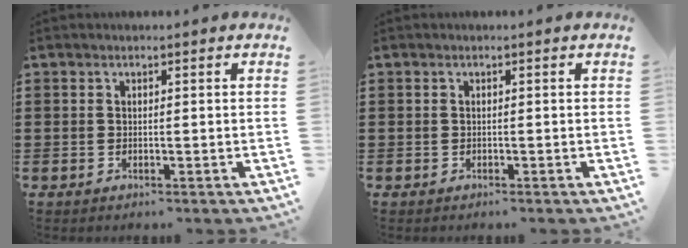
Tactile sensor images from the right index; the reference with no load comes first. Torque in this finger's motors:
{"motor_torque": [1.05, 1.08, -0.02, -0.01]}